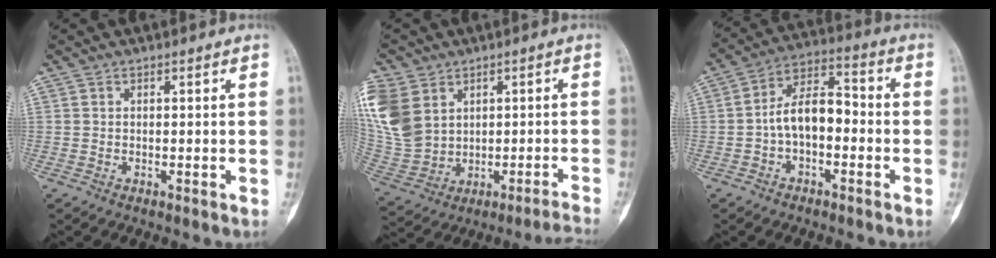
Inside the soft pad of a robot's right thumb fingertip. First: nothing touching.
{"total": 15.2, "force": [2.1, 11.7, 9.5], "torque": [-0.224, 0.050, 0.072]}
{"total": 9.9, "force": [-1.8, 5.7, 7.9], "torque": [-0.123, 0.044, -0.044]}